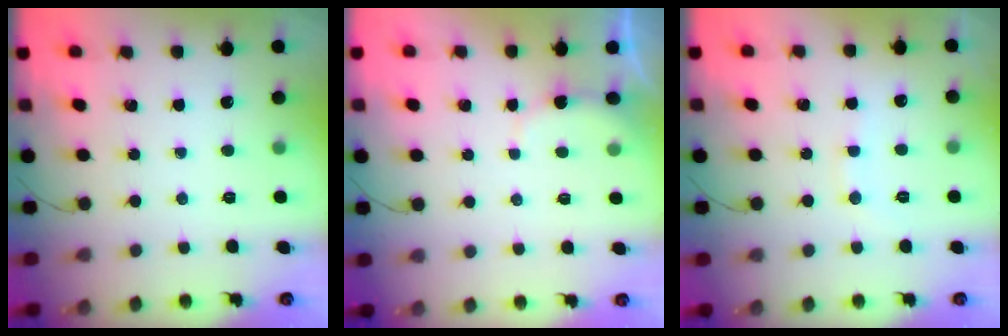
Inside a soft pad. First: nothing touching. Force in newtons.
{"total": 5.1, "press": 5.0, "slide": 0.8}
{"total": 7.4, "press": 7.2, "slide": 1.5}